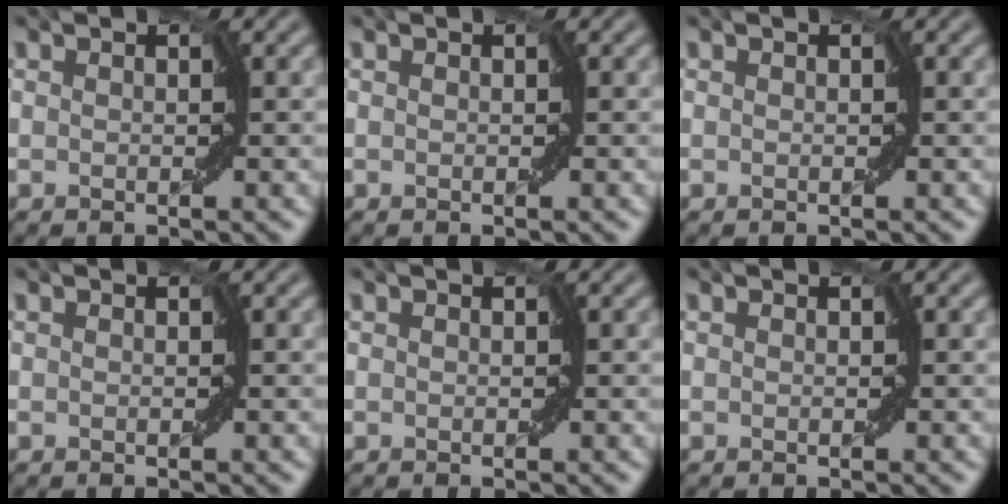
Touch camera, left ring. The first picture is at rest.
{"total": 0.0}
{"total": 0.0}
{"total": 0.0}
{"total": 0.0}
{"total": 0.0}